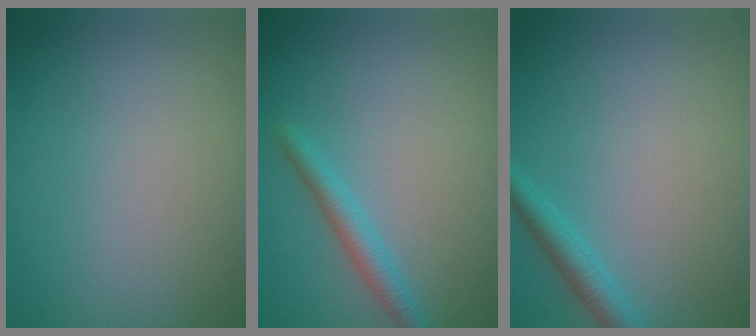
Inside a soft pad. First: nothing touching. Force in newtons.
{"total": 2.3, "press": 2.3, "slide": 0.1}
{"total": 2.2, "press": 2.2, "slide": 0.1}